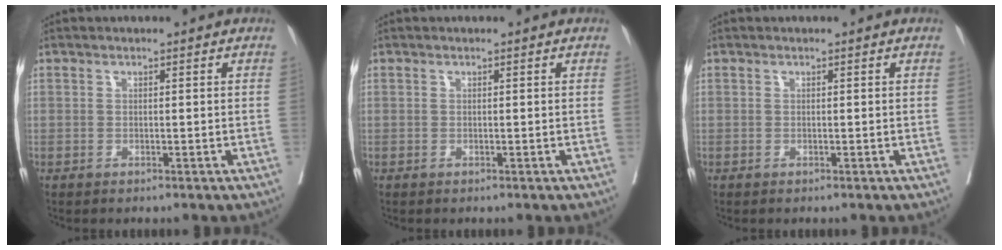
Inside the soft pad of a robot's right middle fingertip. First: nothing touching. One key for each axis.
{"total": 0.0}
{"total": 0.0}